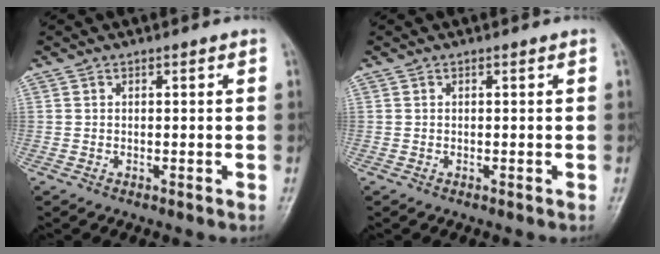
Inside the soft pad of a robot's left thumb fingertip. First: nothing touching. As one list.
[{"total": 0.0}]